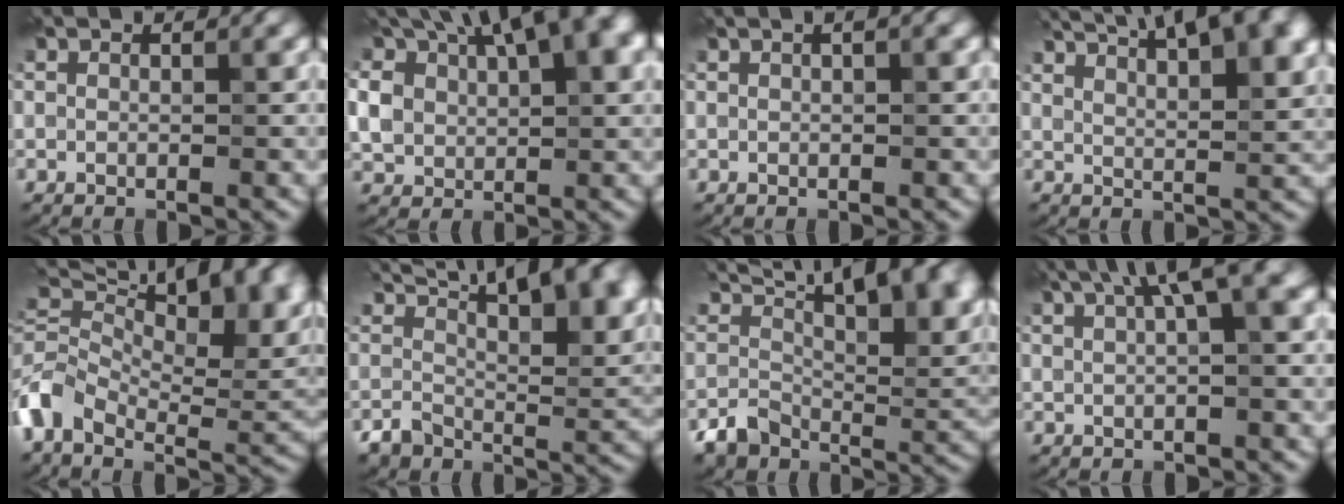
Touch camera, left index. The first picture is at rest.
{"total": 12.6, "force": [5.0, 7.2, 9.0], "torque": [-0.181, 0.017, 0.095]}
{"total": 1.7, "force": [0.8, 0.5, 1.4], "torque": [-0.018, 0.002, 0.006]}
{"total": 11.9, "force": [8.0, 3.7, 8.1], "torque": [-0.099, 0.035, 0.096]}
{"total": 14.9, "force": [3.8, 8.1, 11.9], "torque": [-0.235, 0.013, 0.076]}
{"total": 12.1, "force": [6.6, 5.3, 8.7], "torque": [-0.125, 0.010, 0.112]}
{"total": 11.2, "force": [4.9, 5.8, 8.3], "torque": [-0.134, -0.002, 0.090]}
{"total": 5.7, "force": [2.7, 1.2, 4.9], "torque": [-0.064, 0.019, 0.044]}